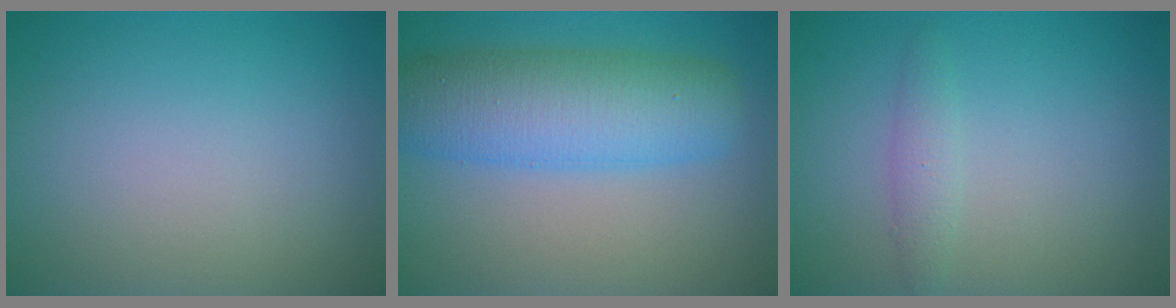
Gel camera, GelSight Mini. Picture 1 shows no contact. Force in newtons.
{"total": 8.0, "press": 8.0, "slide": 0.1}
{"total": 1.4, "press": 1.4, "slide": 0.0}